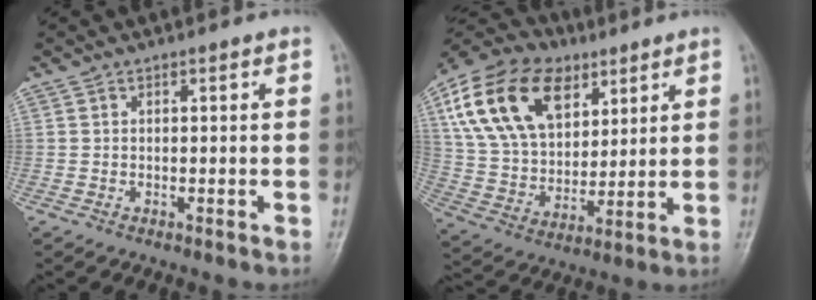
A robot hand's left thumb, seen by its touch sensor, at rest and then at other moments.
{"total": 21.9, "force": [9.3, 14.3, 13.8], "torque": [-0.240, -0.010, 0.167]}